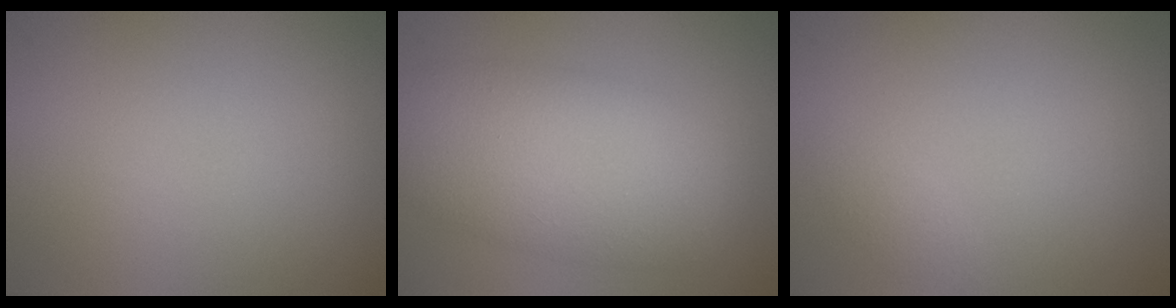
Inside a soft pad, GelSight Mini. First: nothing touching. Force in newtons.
{"total": 7.9, "press": 7.9, "slide": 0.3}
{"total": 0.7, "press": 0.7, "slide": 0.0}